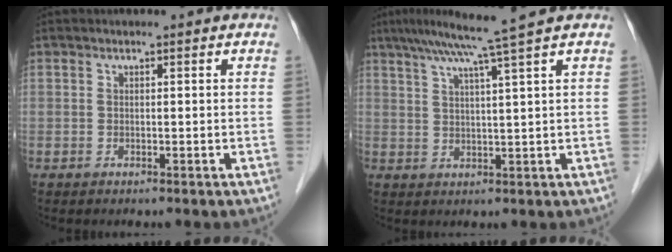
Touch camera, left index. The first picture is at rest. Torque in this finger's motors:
{"motor_torque": [0.48, -0.54, 0.21, 0.08]}